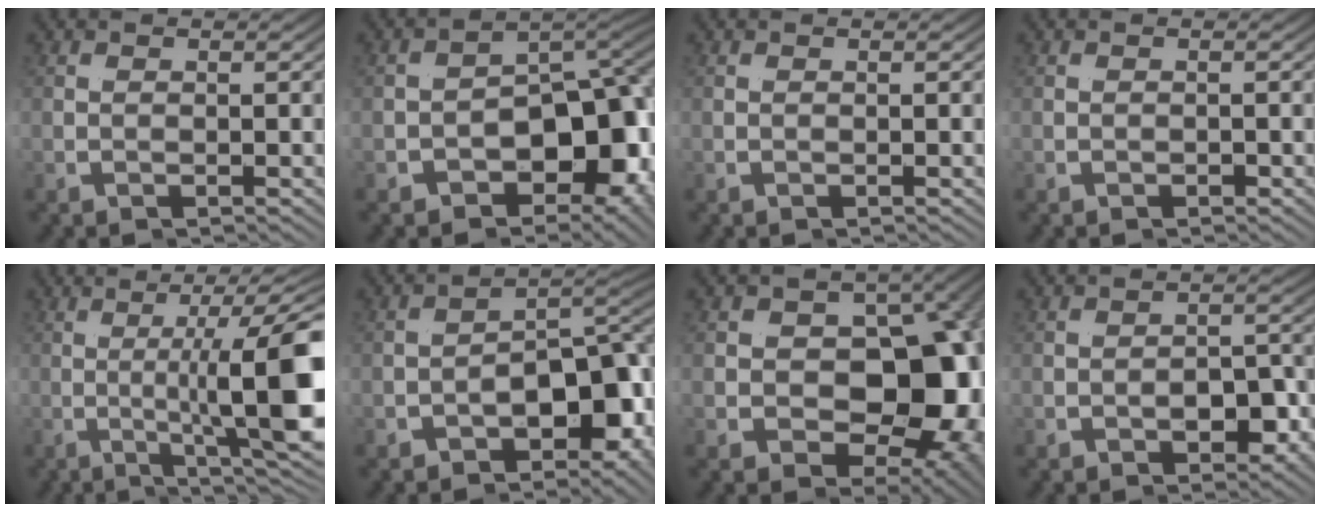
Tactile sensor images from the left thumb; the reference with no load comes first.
{"total": 11.2, "force": [-2.9, 6.3, 8.9], "torque": [-0.142, -0.020, -0.027]}
{"total": 0.0}
{"total": 0.9, "force": [-0.4, 0.7, 0.5], "torque": [-0.010, -0.002, -0.006]}
{"total": 10.0, "force": [-0.3, -3.0, 9.6], "torque": [-0.118, 0.047, -0.018]}
{"total": 9.2, "force": [-2.9, 4.4, 7.6], "torque": [-0.125, -0.014, -0.034]}
{"total": 17.9, "force": [0.0, 11.6, 13.6], "torque": [-0.184, -0.014, 0.005]}
{"total": 4.8, "force": [-2.1, 2.3, 3.6], "torque": [-0.066, -0.014, -0.022]}